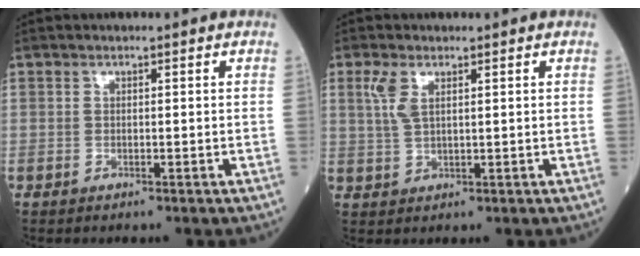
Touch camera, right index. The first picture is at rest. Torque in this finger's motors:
{"motor_torque": [0.53, 0.36, 0.32, 0.08]}